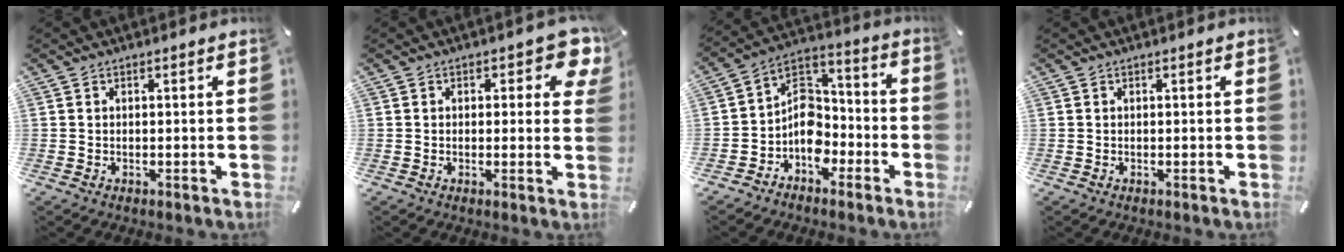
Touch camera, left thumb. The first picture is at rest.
{"total": 5.4, "force": [2.3, 2.9, 3.9], "torque": [-0.034, -0.011, 0.032]}
{"total": 10.4, "force": [-4.5, 8.3, 4.2], "torque": [-0.074, 0.023, -0.079]}
{"total": 0.0}